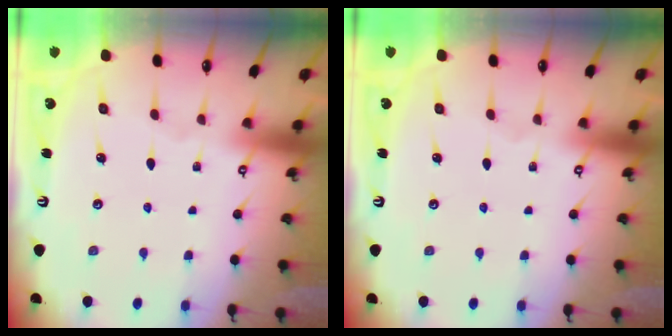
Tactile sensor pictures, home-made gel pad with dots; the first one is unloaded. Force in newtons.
{"total": 0.0}